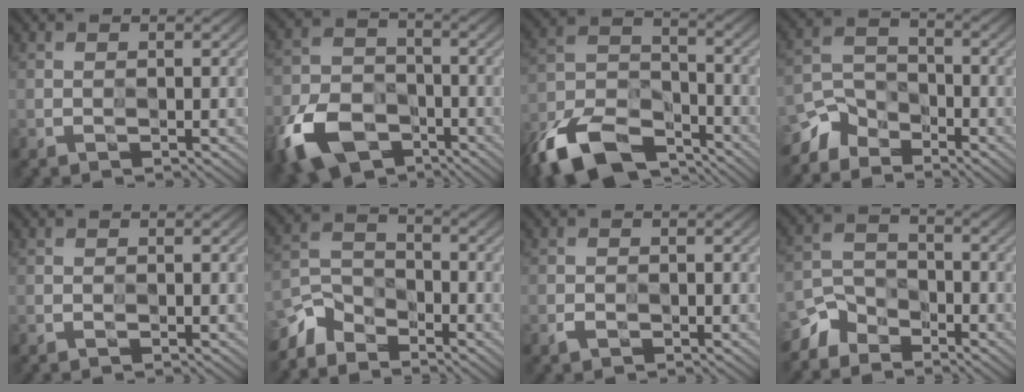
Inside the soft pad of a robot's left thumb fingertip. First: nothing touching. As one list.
[{"total": 8.4, "force": [-4.9, 6.0, 3.3], "torque": [-0.090, -0.014, -0.105]}, {"total": 11.0, "force": [-8.9, 4.8, 4.3], "torque": [-0.093, -0.007, -0.185]}, {"total": 5.5, "force": [-4.7, 2.8, 0.0], "torque": [0.003, -0.002, -0.107]}, {"total": 0.0}, {"total": 5.4, "force": [-4.8, 2.5, 0.4], "torque": [-0.008, -0.003, -0.111]}, {"total": 0.8, "force": [-0.4, 0.5, -0.6], "torque": [0.014, -0.003, -0.006]}, {"total": 4.8, "force": [-4.1, 2.3, -0.5], "torque": [0.010, -0.002, -0.094]}]